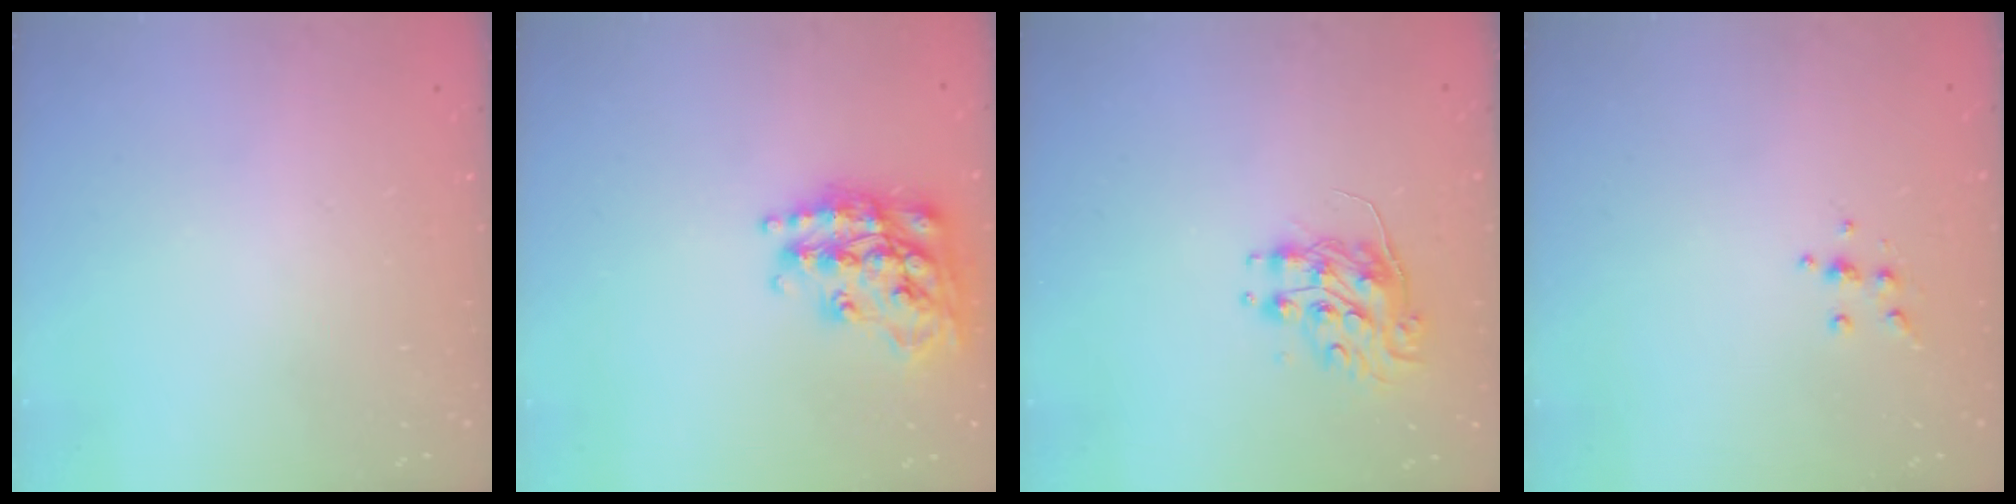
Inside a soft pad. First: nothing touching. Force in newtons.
{"total": 20.4, "press": 20.4, "slide": 1.4}
{"total": 8.8, "press": 8.7, "slide": 0.4}
{"total": 4.3, "press": 4.2, "slide": 1.1}